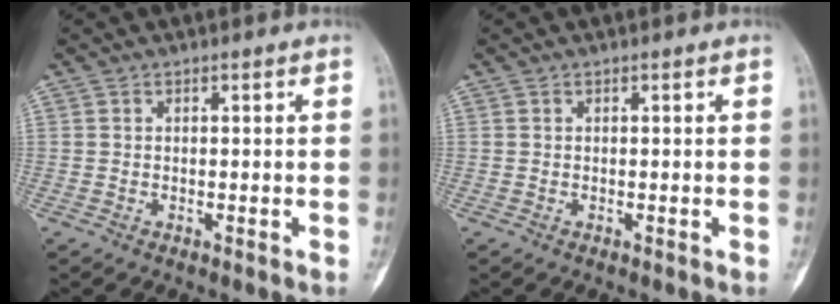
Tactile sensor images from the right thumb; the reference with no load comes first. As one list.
[{"total": 0.0}]